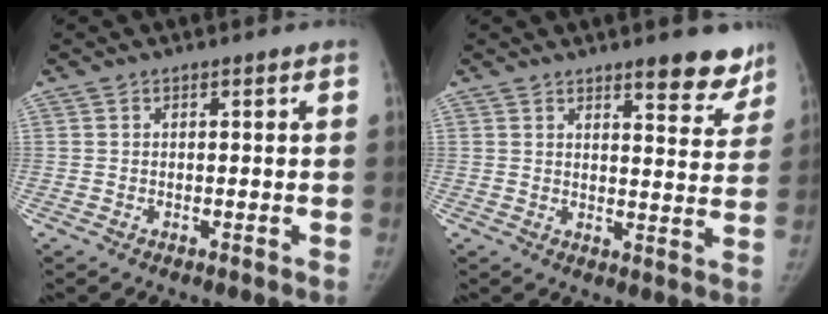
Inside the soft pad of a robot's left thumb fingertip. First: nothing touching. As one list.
[{"total": 8.4, "force": [6.5, 2.6, 4.7], "torque": [-0.024, -0.041, 0.079]}]